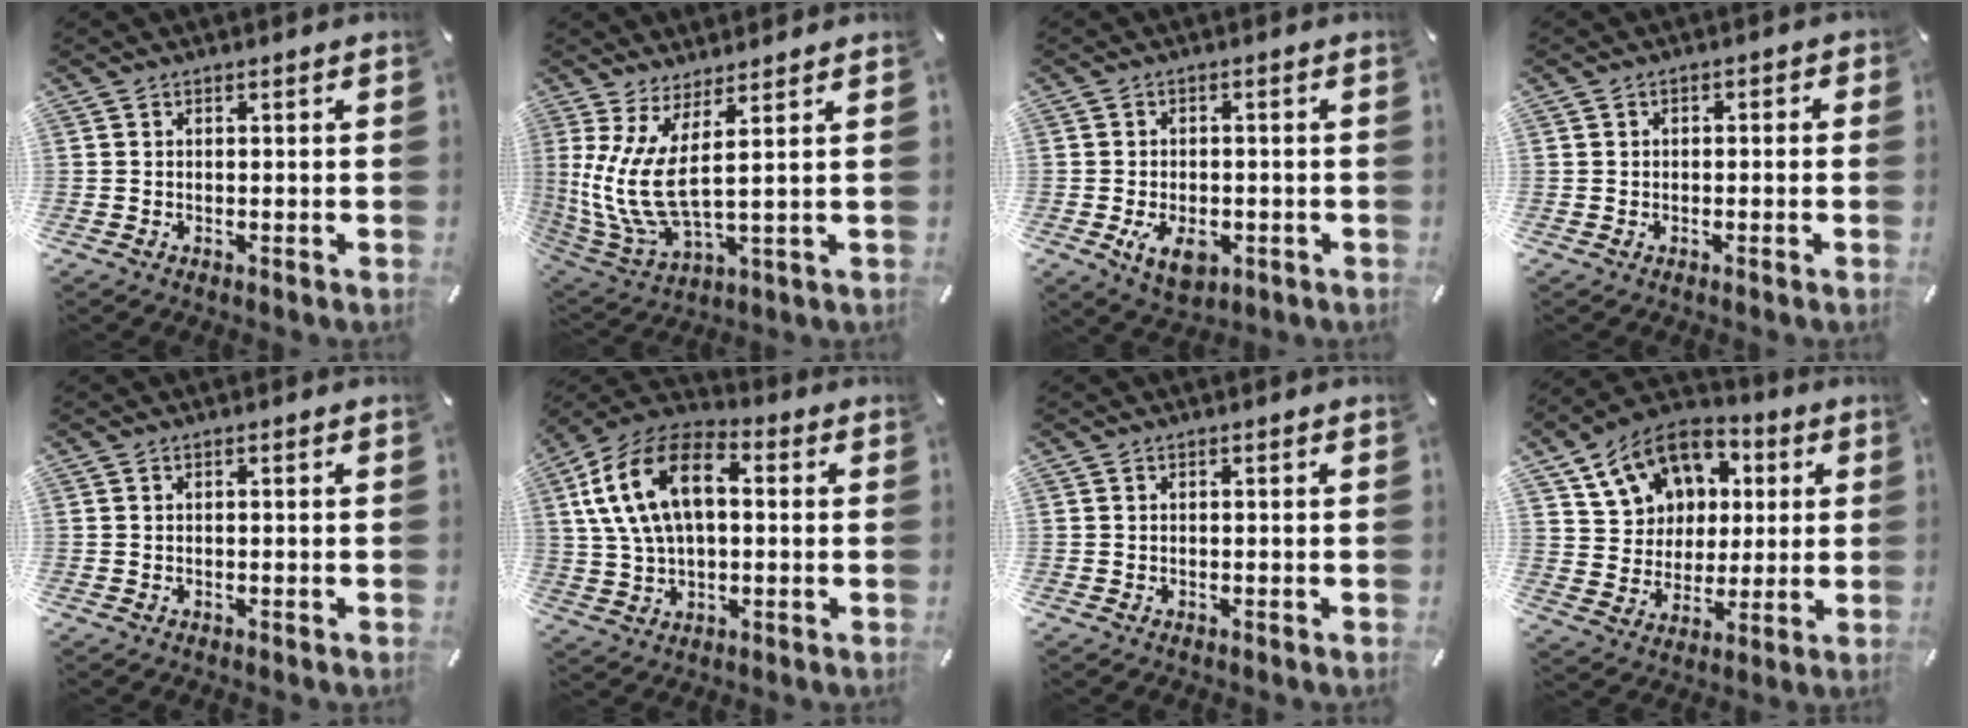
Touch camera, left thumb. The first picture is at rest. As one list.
[{"total": 11.3, "force": [2.7, 3.1, 10.5], "torque": [-0.235, -0.027, 0.053]}, {"total": 6.6, "force": [-2.0, 4.3, 4.6], "torque": [-0.083, -0.002, -0.039]}, {"total": 1.6, "force": [-0.9, 1.2, 0.5], "torque": [-0.009, 0.008, -0.019]}, {"total": 0.0}, {"total": 16.4, "force": [3.3, 10.5, 12.1], "torque": [-0.268, 0.008, 0.057]}, {"total": 0.0}, {"total": 14.1, "force": [6.0, 11.7, 5.1], "torque": [-0.105, -0.018, 0.123]}]